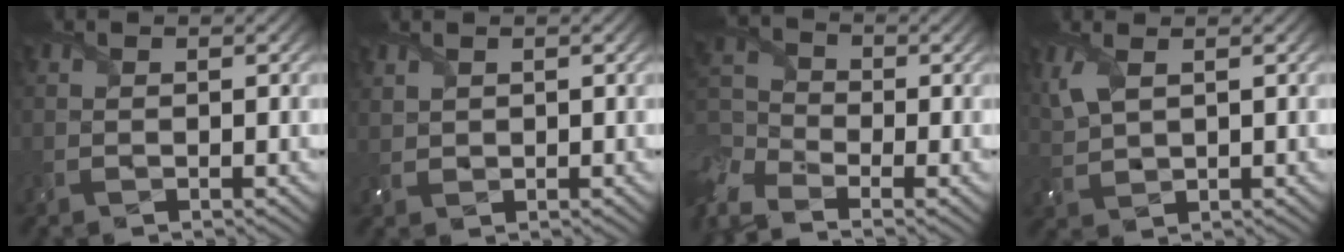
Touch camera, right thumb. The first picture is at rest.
{"total": 1.4, "force": [1.0, 0.8, 0.5], "torque": [-0.021, 0.001, 0.027]}
{"total": 8.0, "force": [-5.6, 4.2, 3.9], "torque": [-0.111, -0.030, -0.101]}
{"total": 4.4, "force": [2.2, 1.9, 3.3], "torque": [-0.097, 0.006, 0.049]}